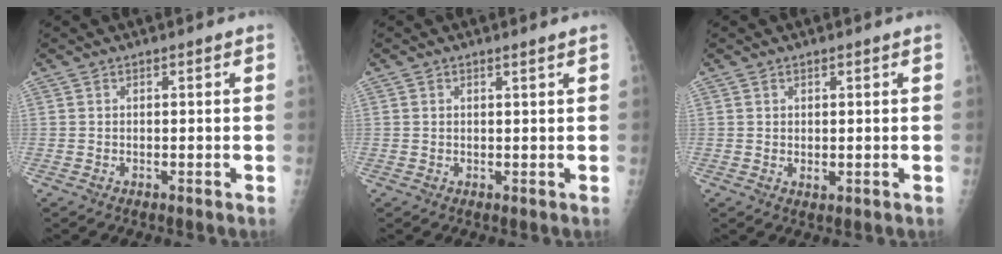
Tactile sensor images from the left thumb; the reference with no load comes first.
{"total": 0.8, "force": [0.5, -0.1, 0.6], "torque": [-0.014, -0.005, 0.010]}
{"total": 1.4, "force": [0.3, 0.7, 1.2], "torque": [-0.013, -0.009, 0.007]}